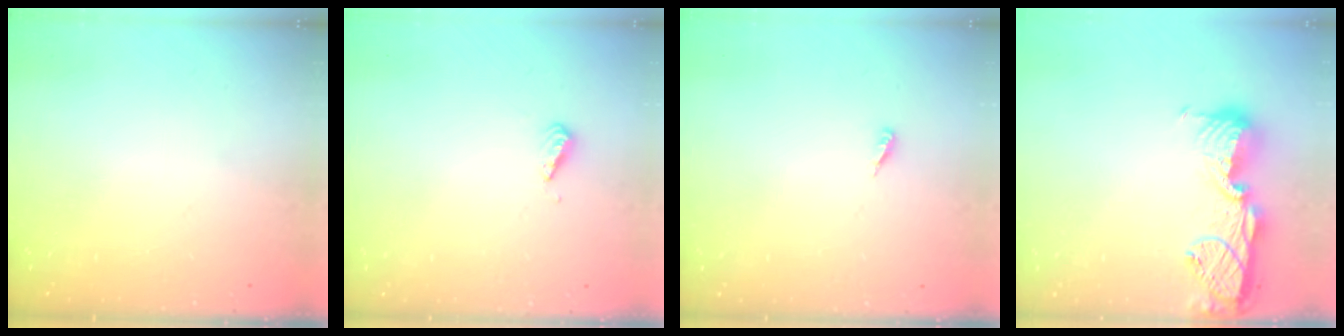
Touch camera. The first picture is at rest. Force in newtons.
{"total": 2.8, "press": 2.8, "slide": 0.7}
{"total": 3.0, "press": 3.0, "slide": 0.2}
{"total": 16.3, "press": 15.3, "slide": 5.7}